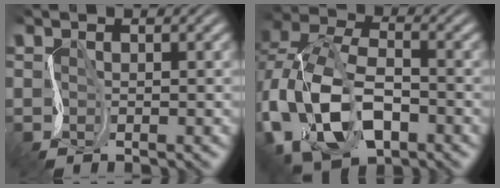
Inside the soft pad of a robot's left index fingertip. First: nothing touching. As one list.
[{"total": 9.7, "force": [-3.6, 6.3, 6.5], "torque": [-0.159, -0.010, -0.075]}]